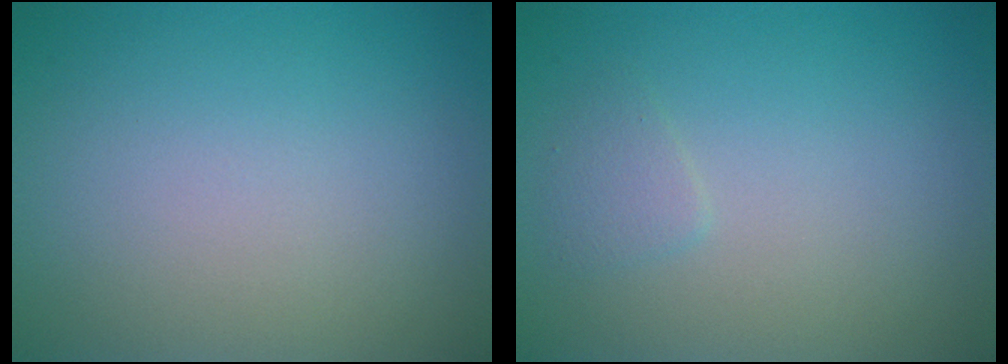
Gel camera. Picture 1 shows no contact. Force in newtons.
{"total": 1.0, "press": 1.0, "slide": 0.1}